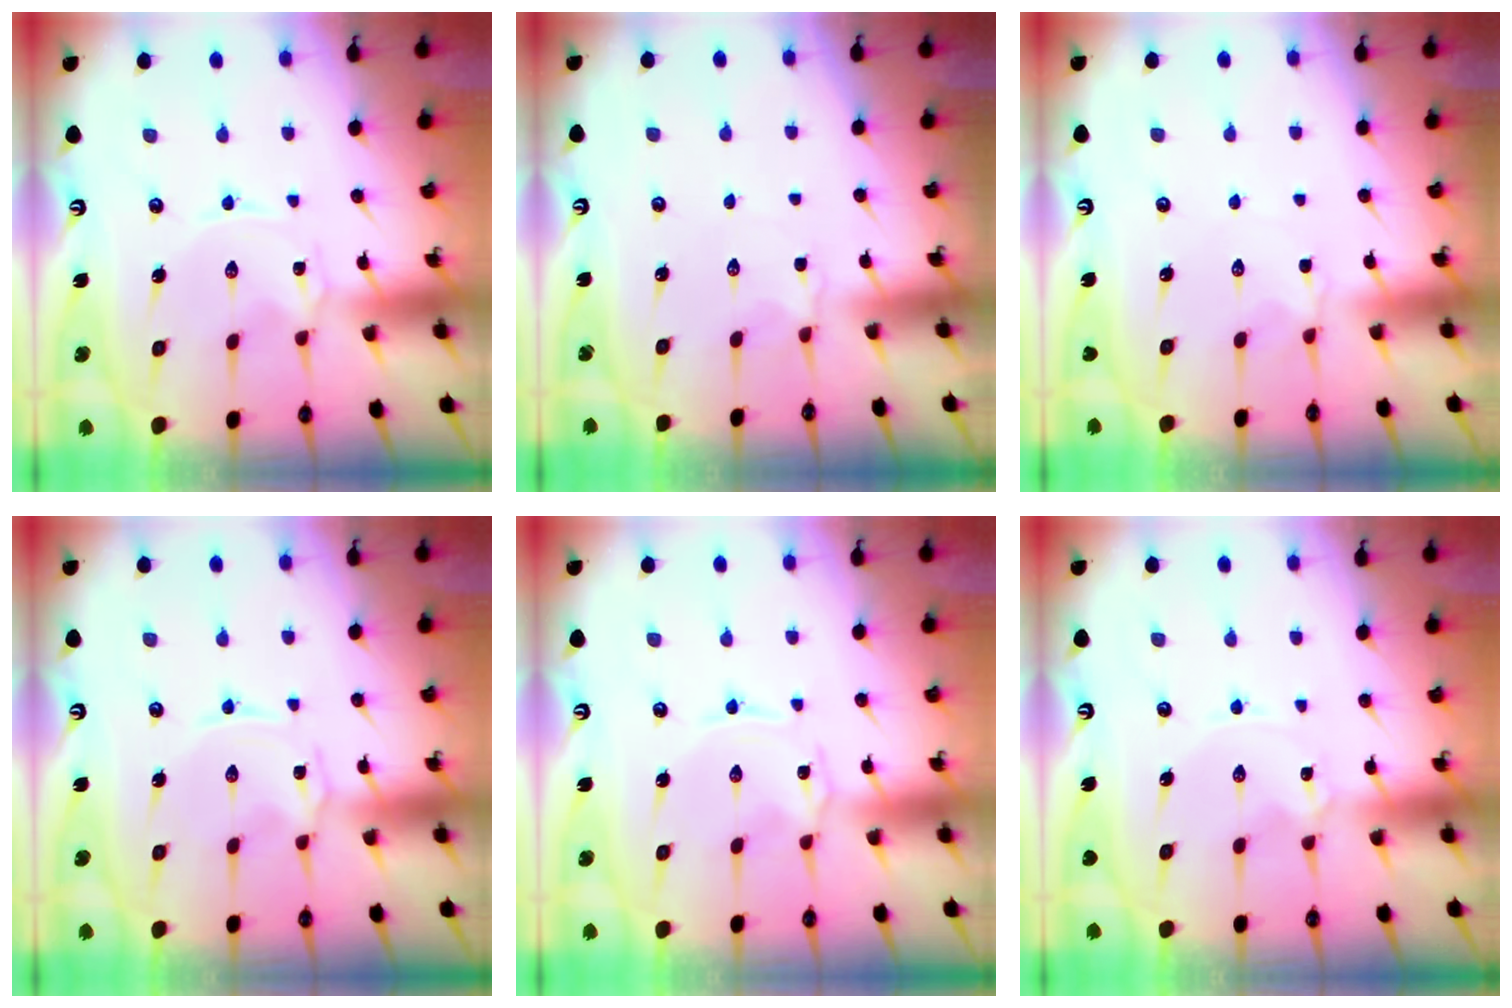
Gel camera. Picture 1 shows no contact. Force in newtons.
{"total": 2.3, "press": 2.0, "slide": 1.2}
{"total": 2.2, "press": 2.1, "slide": 0.7}
{"total": 0.0}
{"total": 1.0, "press": 0.9, "slide": 0.2}
{"total": 0.5, "press": 0.5, "slide": 0.1}